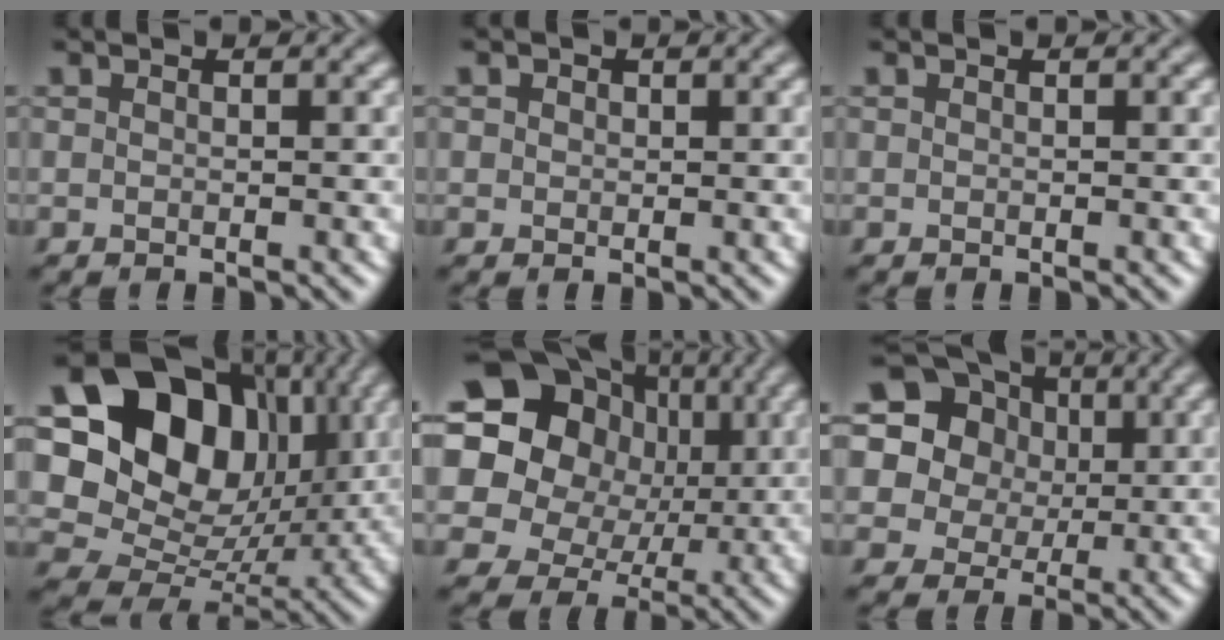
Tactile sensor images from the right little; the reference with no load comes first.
{"total": 0.9, "force": [0.4, 0.8, 0.3], "torque": [-0.003, -0.002, 0.001]}
{"total": 0.0}
{"total": 15.6, "force": [4.6, 12.1, 8.7], "torque": [-0.152, 0.017, 0.080]}
{"total": 20.9, "force": [5.6, 18.1, 8.8], "torque": [-0.193, 0.038, 0.067]}
{"total": 21.9, "force": [8.8, 18.5, 7.9], "torque": [-0.218, 0.060, 0.120]}